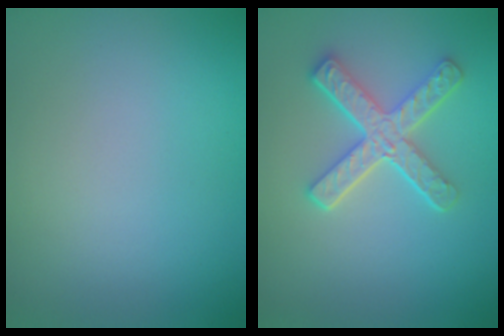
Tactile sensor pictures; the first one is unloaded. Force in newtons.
{"total": 4.2, "press": 3.4, "slide": 2.4}